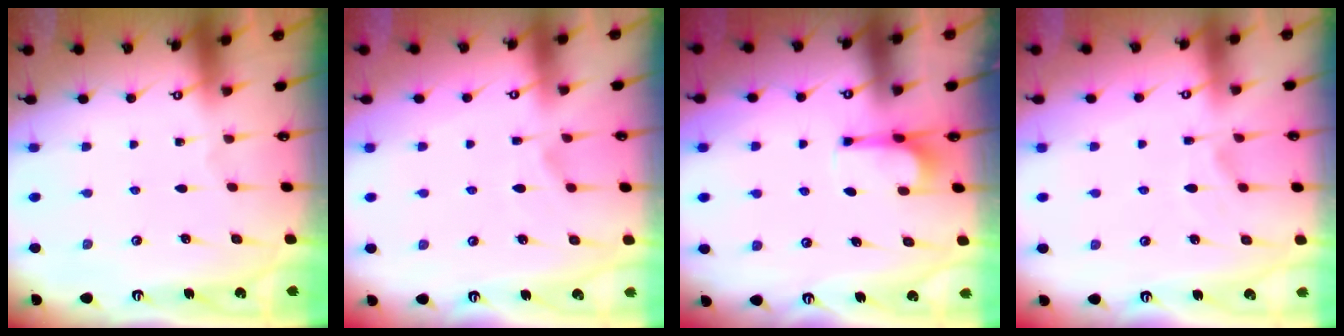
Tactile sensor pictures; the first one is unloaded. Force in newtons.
{"total": 2.4, "press": 2.1, "slide": 1.2}
{"total": 4.0, "press": 3.9, "slide": 1.0}
{"total": 1.8, "press": 1.3, "slide": 1.3}